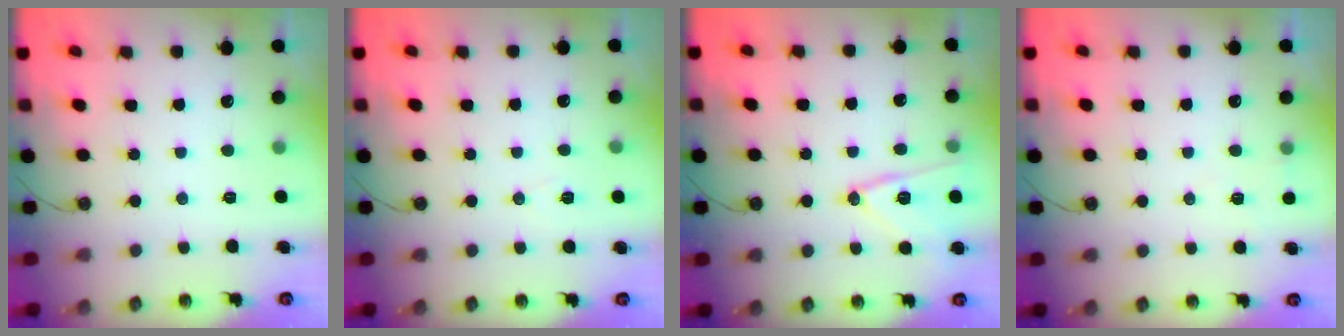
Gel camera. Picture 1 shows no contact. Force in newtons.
{"total": 6.2, "press": 4.2, "slide": 4.6}
{"total": 13.3, "press": 13.3, "slide": 1.4}
{"total": 4.0, "press": 3.4, "slide": 2.2}